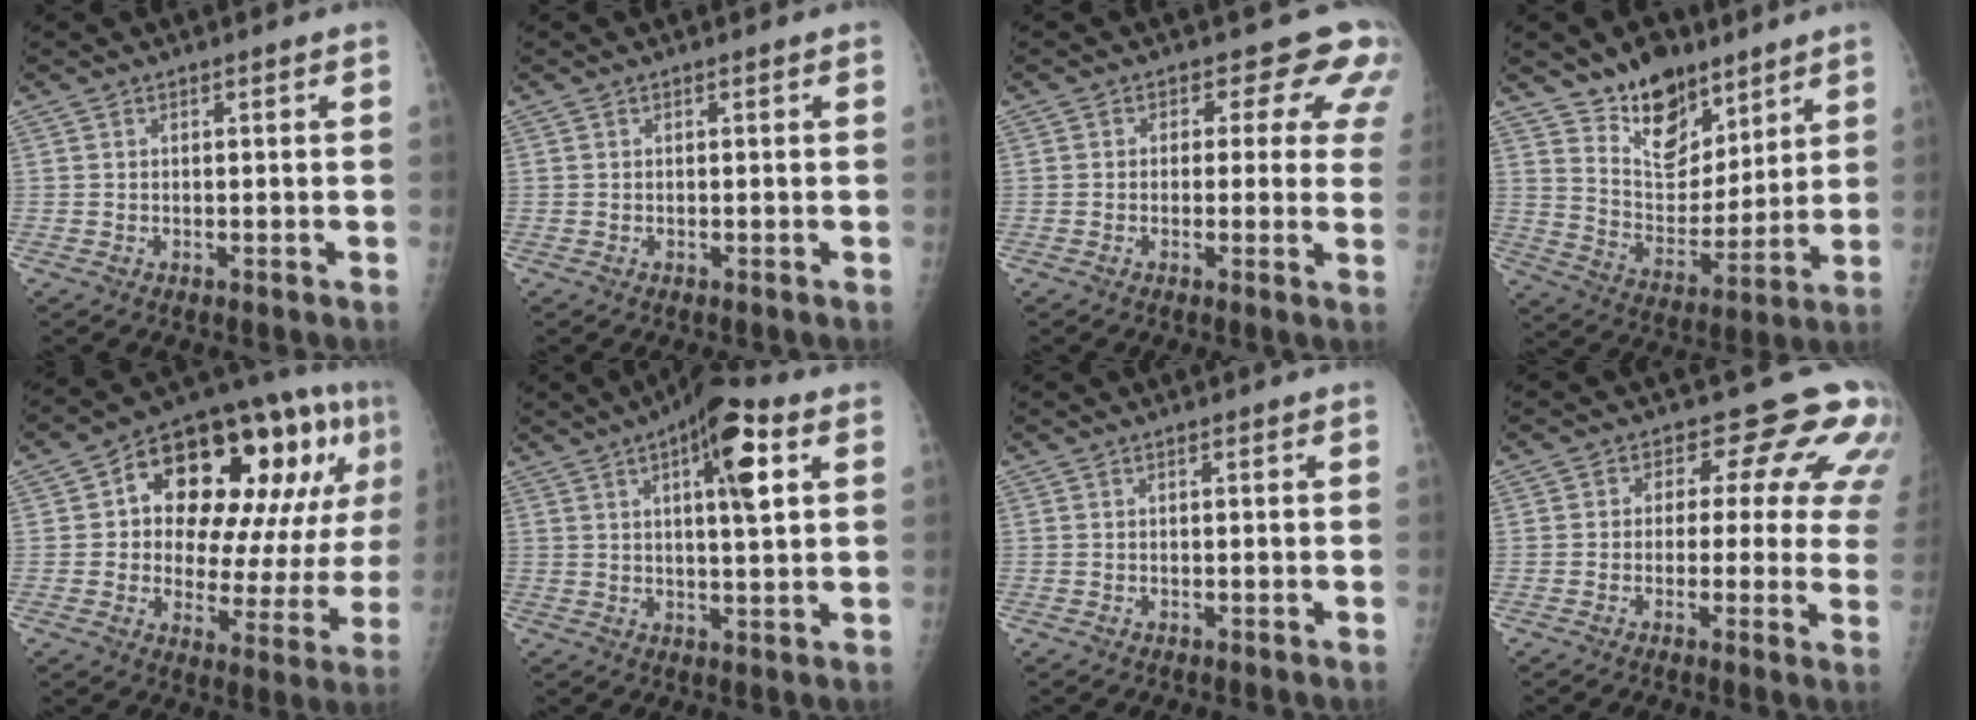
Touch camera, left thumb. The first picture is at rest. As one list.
[{"total": 0.0}, {"total": 8.3, "force": [5.3, 5.5, 3.2], "torque": [0.017, -0.014, 0.032]}, {"total": 14.3, "force": [10.3, 7.9, 5.9], "torque": [-0.048, -0.076, 0.187]}, {"total": 26.9, "force": [8.7, 12.1, 22.4], "torque": [-0.273, 0.021, 0.125]}, {"total": 11.2, "force": [4.4, 3.2, 9.8], "torque": [-0.138, -0.002, 0.062]}, {"total": 0.0}, {"total": 13.0, "force": [6.7, 7.5, 8.2], "torque": [-0.040, -0.020, 0.051]}]